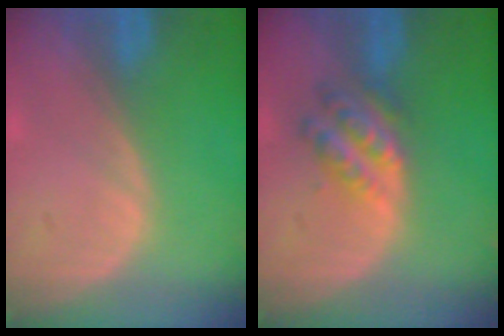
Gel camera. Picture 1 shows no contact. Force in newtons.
{"total": 5.4, "press": 5.0, "slide": 2.2}